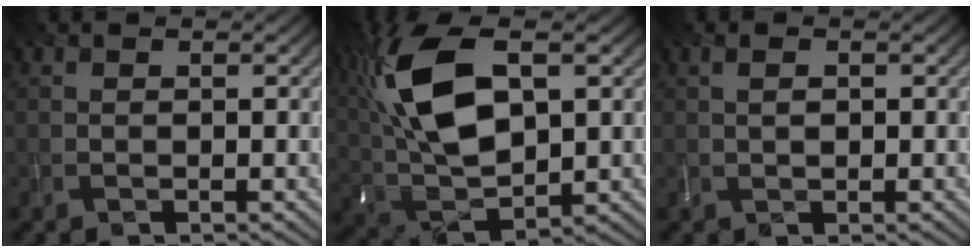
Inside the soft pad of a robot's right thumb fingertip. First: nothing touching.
{"total": 14.3, "force": [4.0, 6.9, 11.9], "torque": [-0.273, 0.012, 0.080]}
{"total": 1.5, "force": [0.3, 0.8, 1.2], "torque": [-0.027, 0.001, 0.007]}